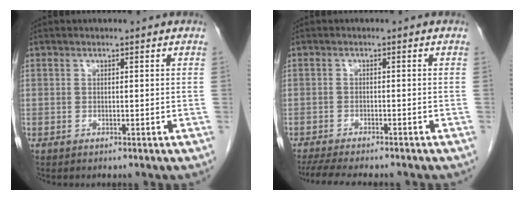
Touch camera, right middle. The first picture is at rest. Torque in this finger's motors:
{"motor_torque": [0.11, -0.10, 0.03, 0.04]}